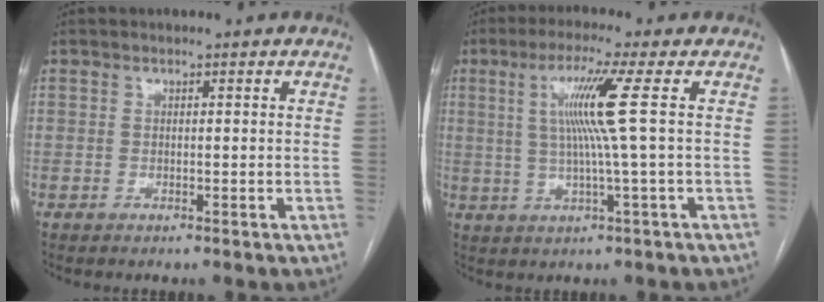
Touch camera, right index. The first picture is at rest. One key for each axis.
{"total": 8.2, "fx": 1.5, "fy": -1.9, "fz": 7.8, "tx": -0.150, "ty": 0.004, "tz": 0.037}